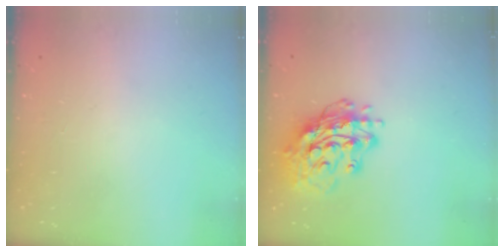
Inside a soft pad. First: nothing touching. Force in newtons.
{"total": 15.9, "press": 15.8, "slide": 1.3}